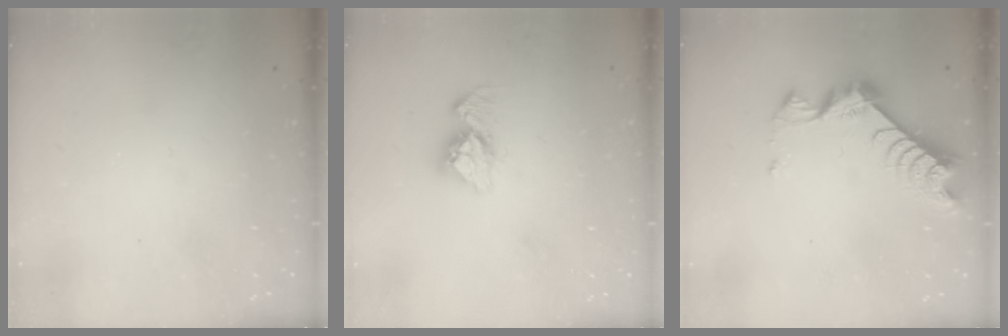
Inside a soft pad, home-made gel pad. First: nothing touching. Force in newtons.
{"total": 11.1, "press": 11.0, "slide": 0.9}
{"total": 8.1, "press": 8.1, "slide": 0.8}